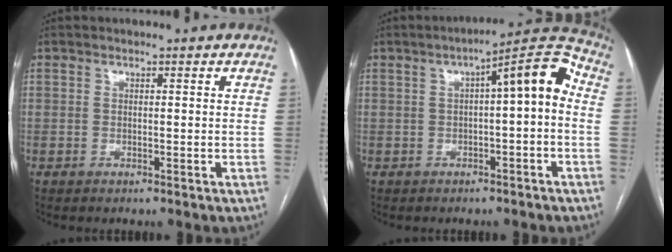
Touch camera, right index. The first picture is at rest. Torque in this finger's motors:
{"motor_torque": [0.57, 0.20, 0.21, 0.08]}